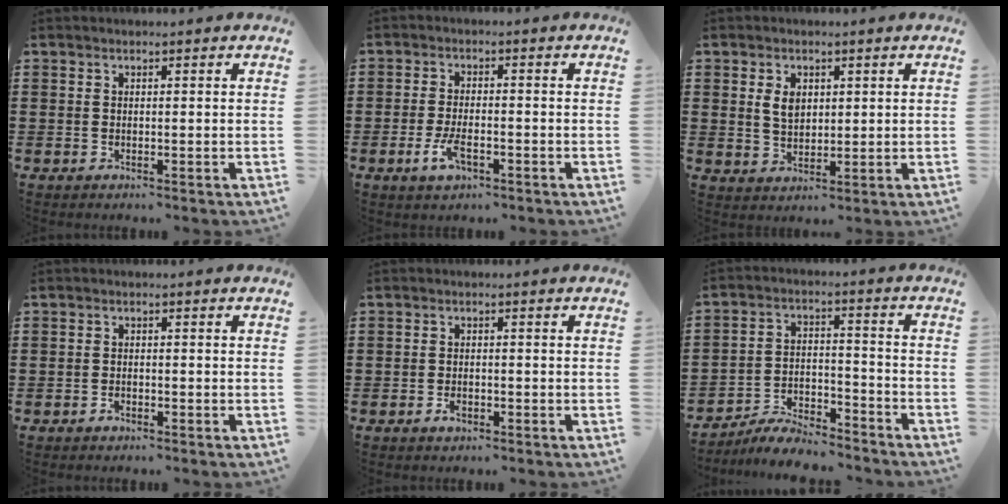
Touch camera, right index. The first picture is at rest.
{"total": 4.5, "force": [-1.8, 1.9, 3.7], "torque": [-0.082, -0.003, -0.037]}
{"total": 3.5, "force": [1.0, 2.3, 2.4], "torque": [-0.054, 0.008, 0.018]}
{"total": 1.0, "force": [-0.7, 0.5, 0.4], "torque": [-0.009, -0.002, -0.013]}
{"total": 1.6, "force": [-0.8, 0.9, 1.0], "torque": [-0.020, -0.001, -0.016]}
{"total": 6.2, "force": [-5.9, 1.0, 1.4], "torque": [-0.035, 0.009, -0.116]}